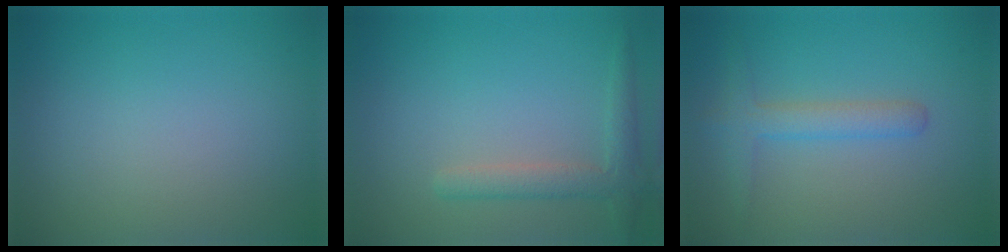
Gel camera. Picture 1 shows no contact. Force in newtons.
{"total": 2.6, "press": 2.5, "slide": 0.2}
{"total": 2.5, "press": 2.5, "slide": 0.1}